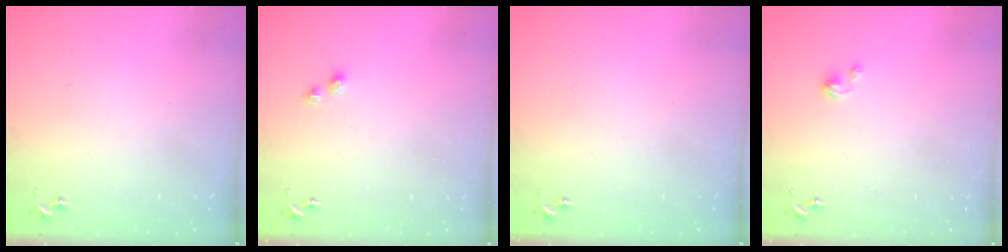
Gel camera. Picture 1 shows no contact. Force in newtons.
{"total": 3.6, "press": 3.6, "slide": 0.4}
{"total": 0.0}
{"total": 3.4, "press": 3.4, "slide": 0.2}